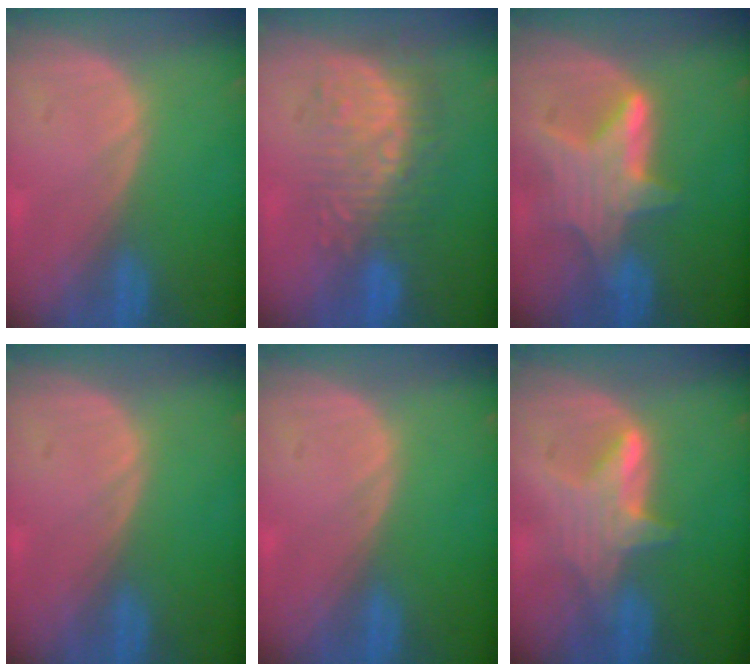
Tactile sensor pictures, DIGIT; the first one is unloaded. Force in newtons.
{"total": 9.5, "press": 8.5, "slide": 4.3}
{"total": 6.8, "press": 6.6, "slide": 1.7}
{"total": 0.0}
{"total": 0.0}
{"total": 5.1, "press": 5.1, "slide": 0.5}